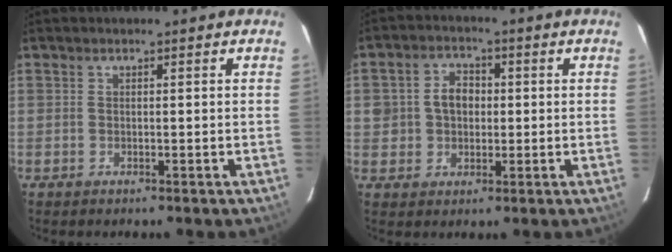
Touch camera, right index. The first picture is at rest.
{"total": 5.6, "force": [0.3, 4.8, 2.9], "torque": [-0.055, 0.018, 0.008]}